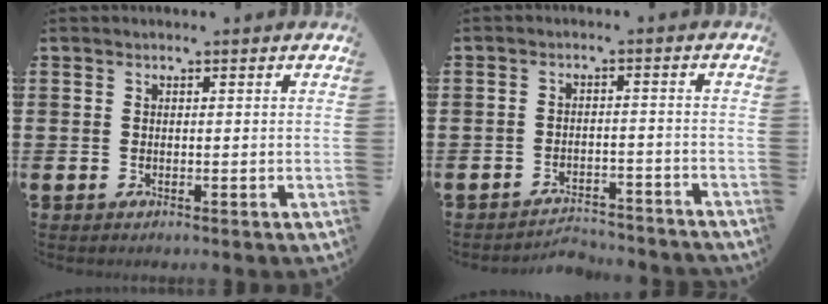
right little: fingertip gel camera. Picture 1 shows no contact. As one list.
[{"total": 3.1, "force": [-3.1, 0.1, -0.1], "torque": [-0.004, 0.005, -0.066]}]